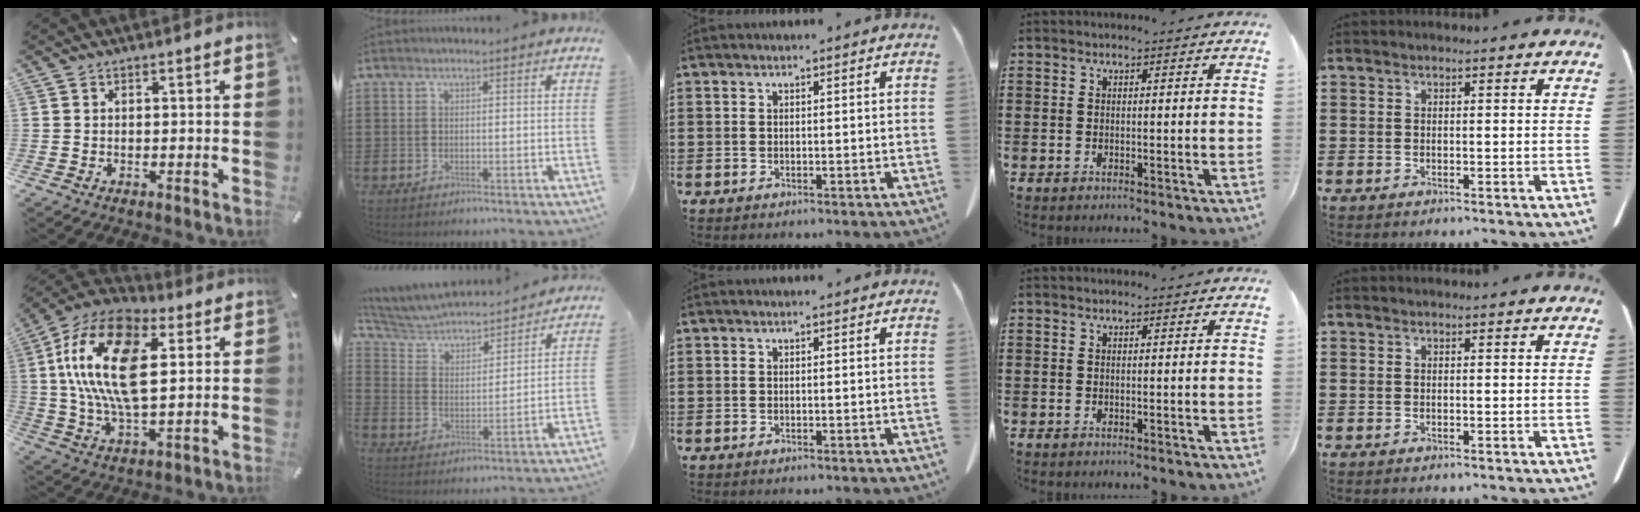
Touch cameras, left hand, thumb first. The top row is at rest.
{"thumb": {"total": 21.0, "force": [5.2, 11.5, 16.8], "torque": [-0.370, 0.000, 0.082]}, "index": {"total": 4.4, "force": [4.3, 0.7, 0.4], "torque": [-0.034, -0.039, 0.064]}}